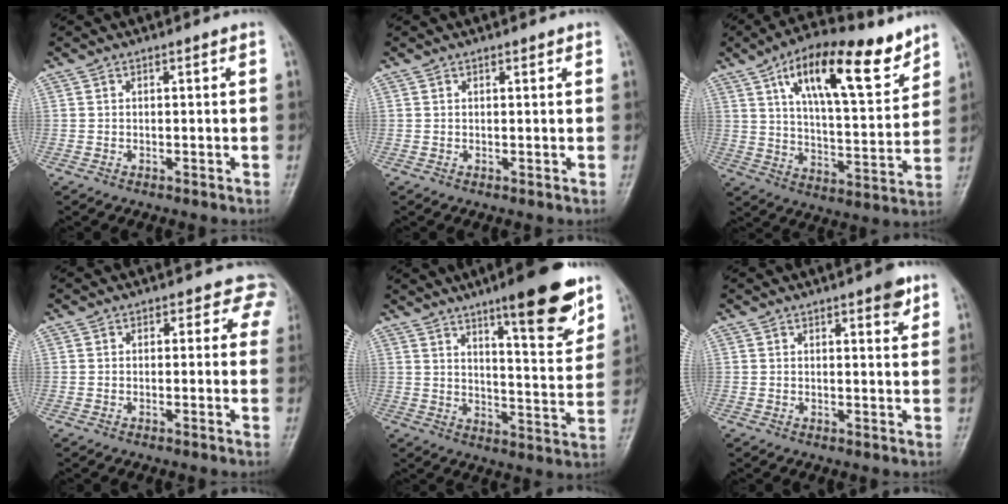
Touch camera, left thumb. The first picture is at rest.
{"total": 0.8, "force": [0.6, 0.3, 0.4], "torque": [-0.003, -0.002, 0.007]}
{"total": 19.6, "force": [11.1, 7.2, 14.5], "torque": [-0.196, -0.044, 0.183]}
{"total": 3.9, "force": [2.5, 2.9, 0.5], "torque": [0.035, -0.007, 0.000]}
{"total": 15.6, "force": [9.8, 3.3, 11.6], "torque": [-0.138, -0.061, 0.147]}
{"total": 3.8, "force": [2.3, 1.3, 2.7], "torque": [-0.025, -0.011, 0.026]}